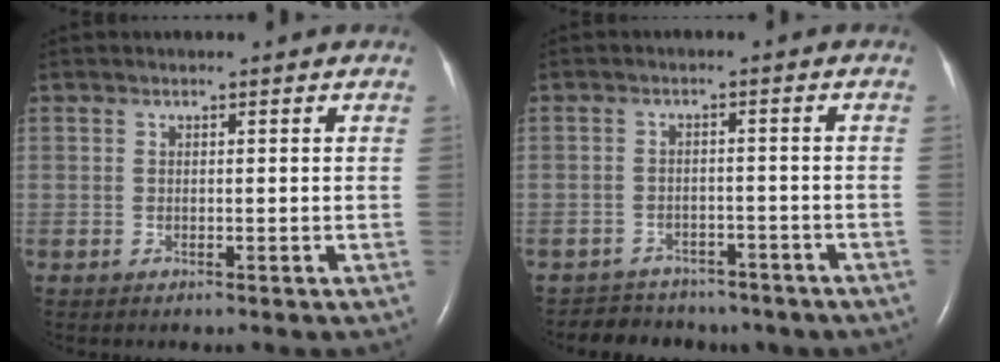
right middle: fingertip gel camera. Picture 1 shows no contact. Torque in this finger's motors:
{"motor_torque": [1.04, -1.09, 0.10, 0.07]}